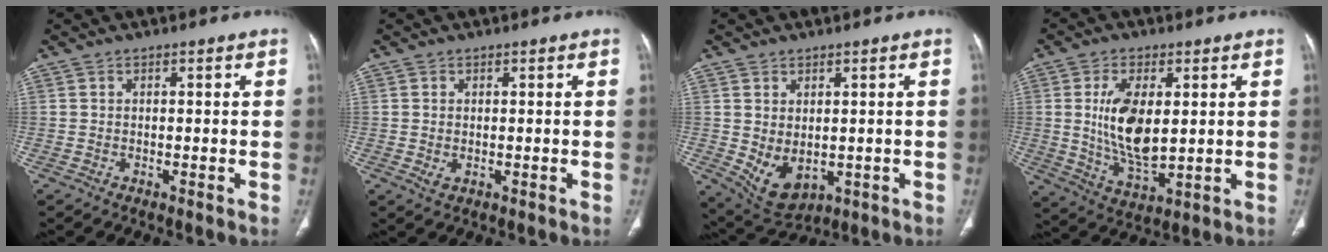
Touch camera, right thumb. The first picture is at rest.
{"total": 1.5, "force": [-0.1, 1.0, 1.2], "torque": [-0.027, -0.003, 0.001]}
{"total": 7.8, "force": [-0.7, 5.1, 5.9], "torque": [-0.089, -0.007, 0.015]}
{"total": 12.4, "force": [1.6, 6.1, 10.7], "torque": [-0.197, -0.021, 0.041]}